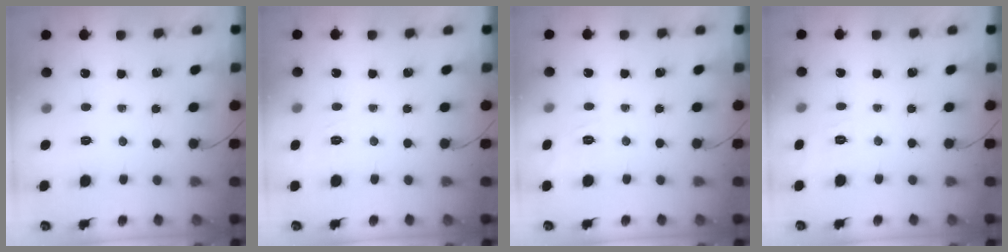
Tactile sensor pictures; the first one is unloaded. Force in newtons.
{"total": 1.7, "press": 0.3, "slide": 1.6}
{"total": 3.0, "press": 2.4, "slide": 1.8}
{"total": 8.4, "press": 8.1, "slide": 2.0}